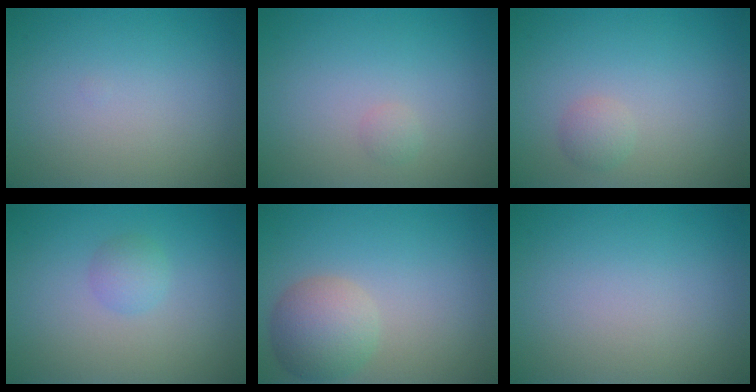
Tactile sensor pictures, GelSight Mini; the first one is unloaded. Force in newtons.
{"total": 0.6, "press": 0.6, "slide": 0.1}
{"total": 1.2, "press": 1.2, "slide": 0.0}
{"total": 1.5, "press": 1.5, "slide": 0.0}
{"total": 4.1, "press": 4.1, "slide": 0.4}
{"total": 0.0}